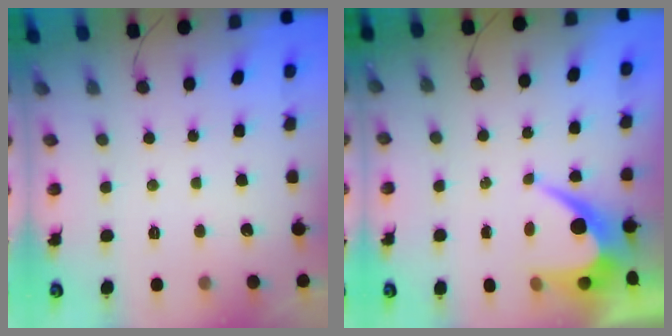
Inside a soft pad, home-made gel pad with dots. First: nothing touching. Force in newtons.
{"total": 6.4, "press": 6.4, "slide": 0.2}